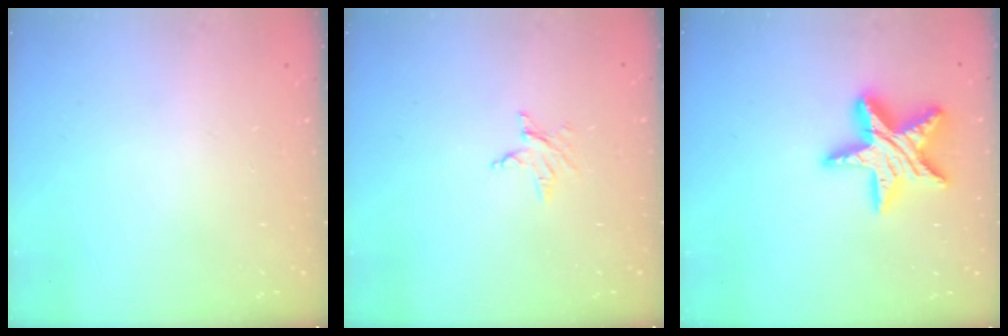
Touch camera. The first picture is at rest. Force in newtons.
{"total": 2.4, "press": 2.4, "slide": 0.3}
{"total": 16.9, "press": 16.8, "slide": 1.3}